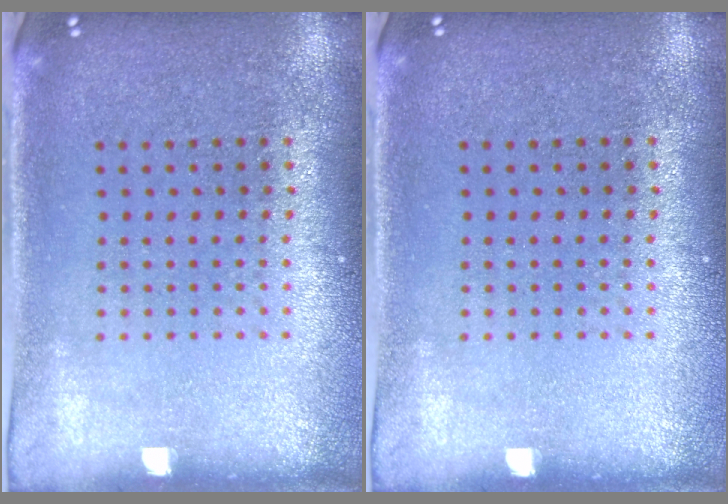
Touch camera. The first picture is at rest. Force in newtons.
{"total": 0.0}